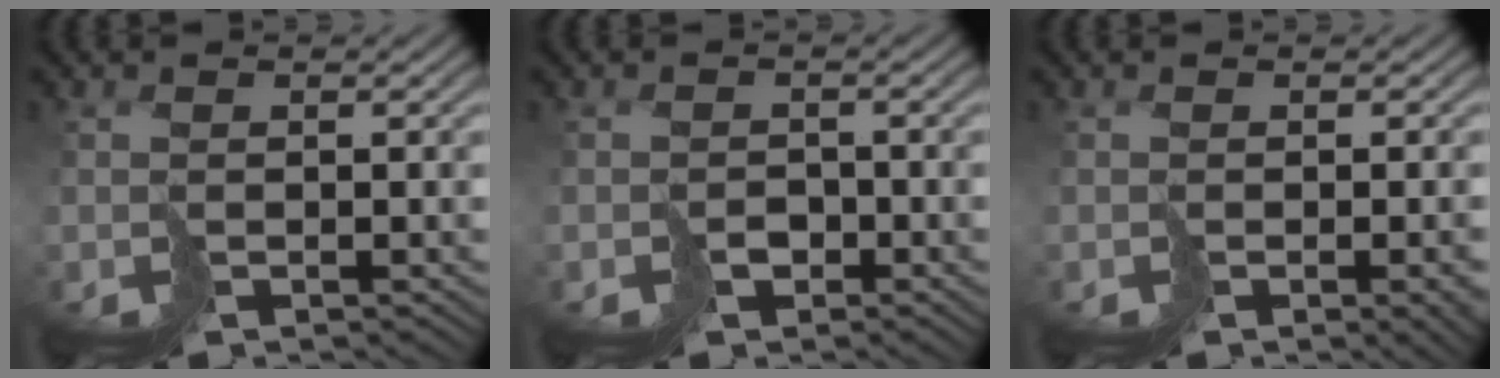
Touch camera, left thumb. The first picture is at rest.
{"total": 1.6, "force": [-0.9, 1.2, 0.6], "torque": [-0.006, -0.001, -0.015]}
{"total": 3.3, "force": [-1.4, 0.9, 2.9], "torque": [-0.038, -0.005, -0.017]}